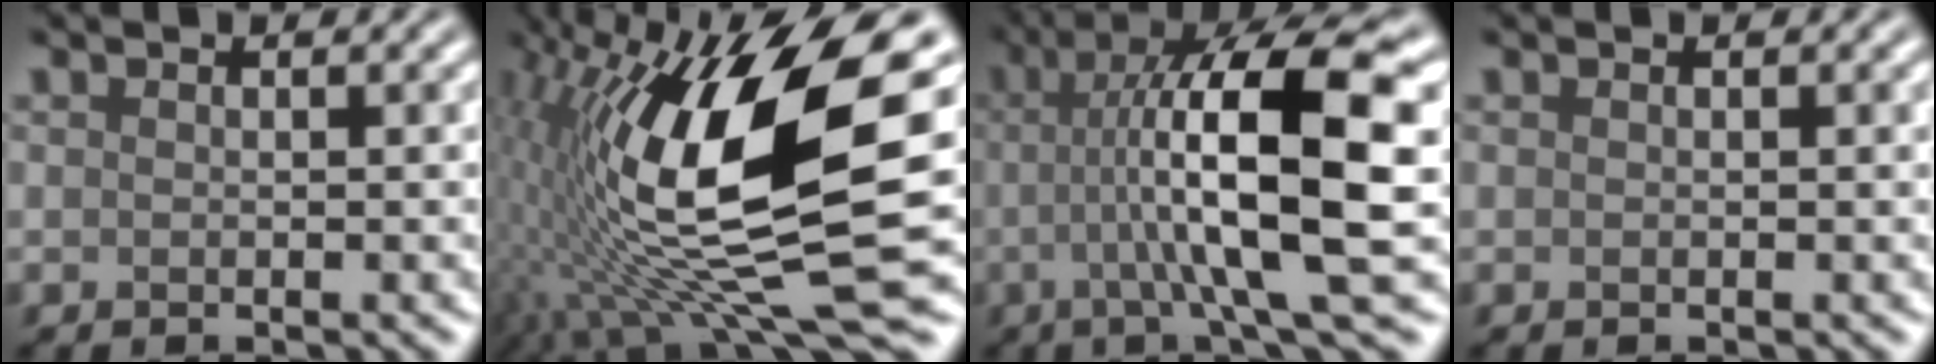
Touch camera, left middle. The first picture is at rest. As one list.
[{"total": 16.3, "force": [1.2, 5.5, 15.3], "torque": [-0.287, -0.001, 0.023]}, {"total": 13.3, "force": [0.4, 2.7, 13.0], "torque": [-0.184, 0.022, 0.008]}, {"total": 0.6, "force": [0.2, 0.2, 0.5], "torque": [-0.005, 0.004, 0.003]}]